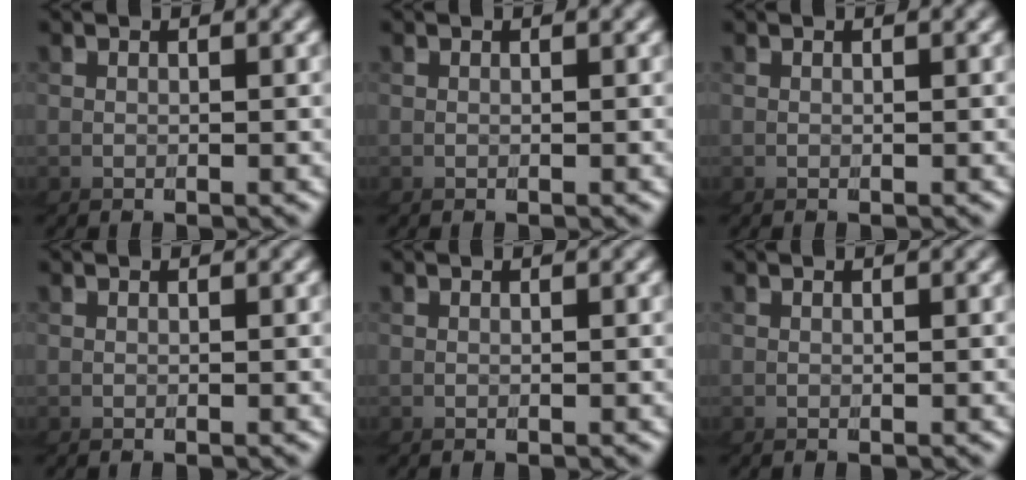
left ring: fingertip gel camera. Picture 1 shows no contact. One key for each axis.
{"total": 0.0}
{"total": 0.0}
{"total": 0.0}
{"total": 0.0}
{"total": 0.0}